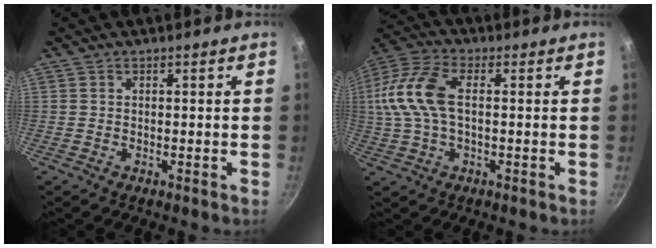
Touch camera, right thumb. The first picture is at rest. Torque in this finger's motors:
{"motor_torque": [-0.31, 1.05, 1.06, -0.48, 0.29]}